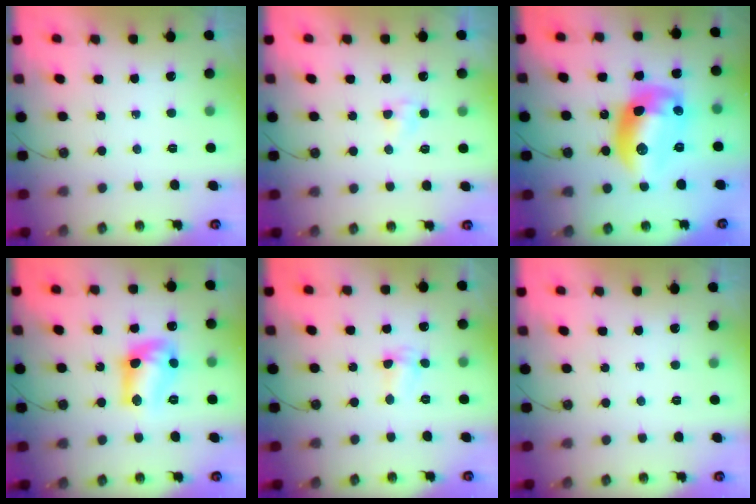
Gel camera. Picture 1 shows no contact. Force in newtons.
{"total": 4.0, "press": 3.9, "slide": 0.4}
{"total": 15.6, "press": 15.5, "slide": 1.4}
{"total": 12.2, "press": 12.2, "slide": 0.8}
{"total": 2.2, "press": 2.2, "slide": 0.5}
{"total": 0.0}